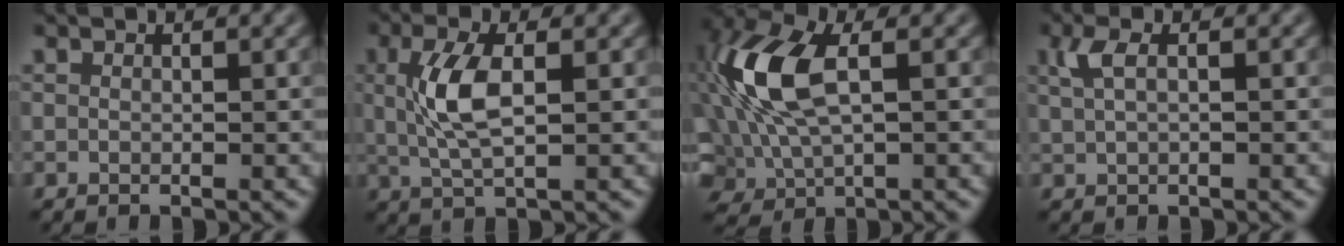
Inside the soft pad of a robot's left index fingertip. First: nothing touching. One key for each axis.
{"total": 4.7, "fx": 0.6, "fy": 1.7, "fz": 4.3, "tx": -0.098, "ty": 0.007, "tz": 0.012}
{"total": 9.4, "fx": 1.1, "fy": 5.1, "fz": 7.8, "tx": -0.186, "ty": 0.012, "tz": 0.017}
{"total": 2.1, "fx": 0.9, "fy": 0.7, "fz": 1.8, "tx": -0.039, "ty": 0.005, "tz": 0.018}